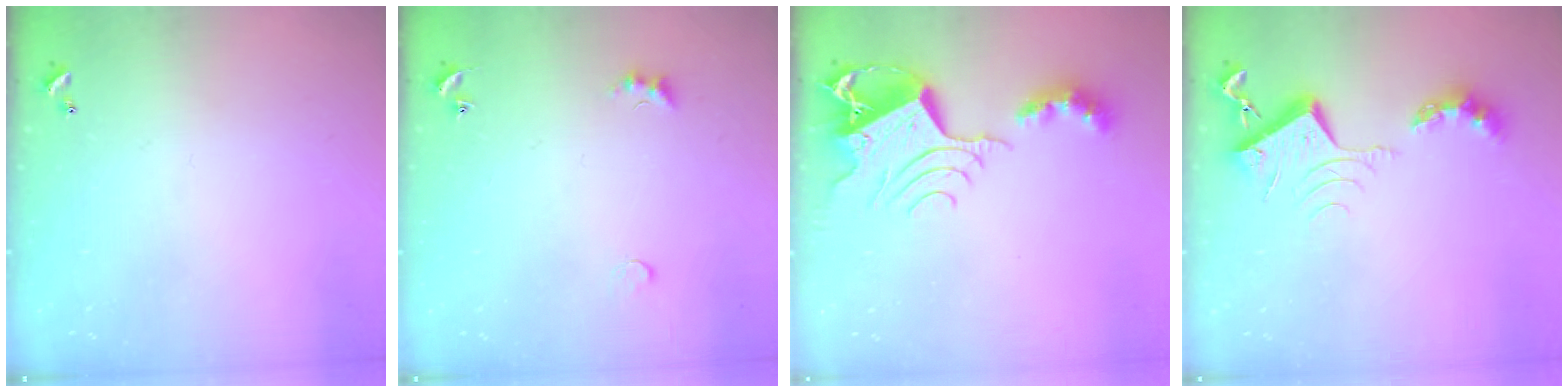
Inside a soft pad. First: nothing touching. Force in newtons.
{"total": 1.9, "press": 1.9, "slide": 0.5}
{"total": 10.3, "press": 10.2, "slide": 1.3}
{"total": 8.9, "press": 8.8, "slide": 1.1}